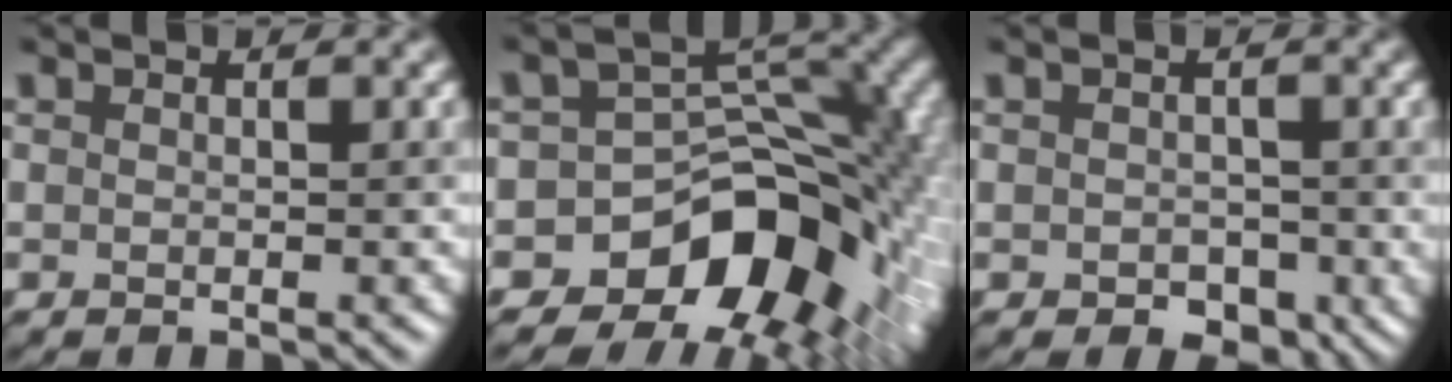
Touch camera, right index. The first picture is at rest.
{"total": 11.3, "force": [-5.0, 8.0, 6.3], "torque": [-0.066, 0.011, -0.086]}
{"total": 2.0, "force": [-0.6, 1.6, 1.0], "torque": [-0.014, -0.007, -0.012]}